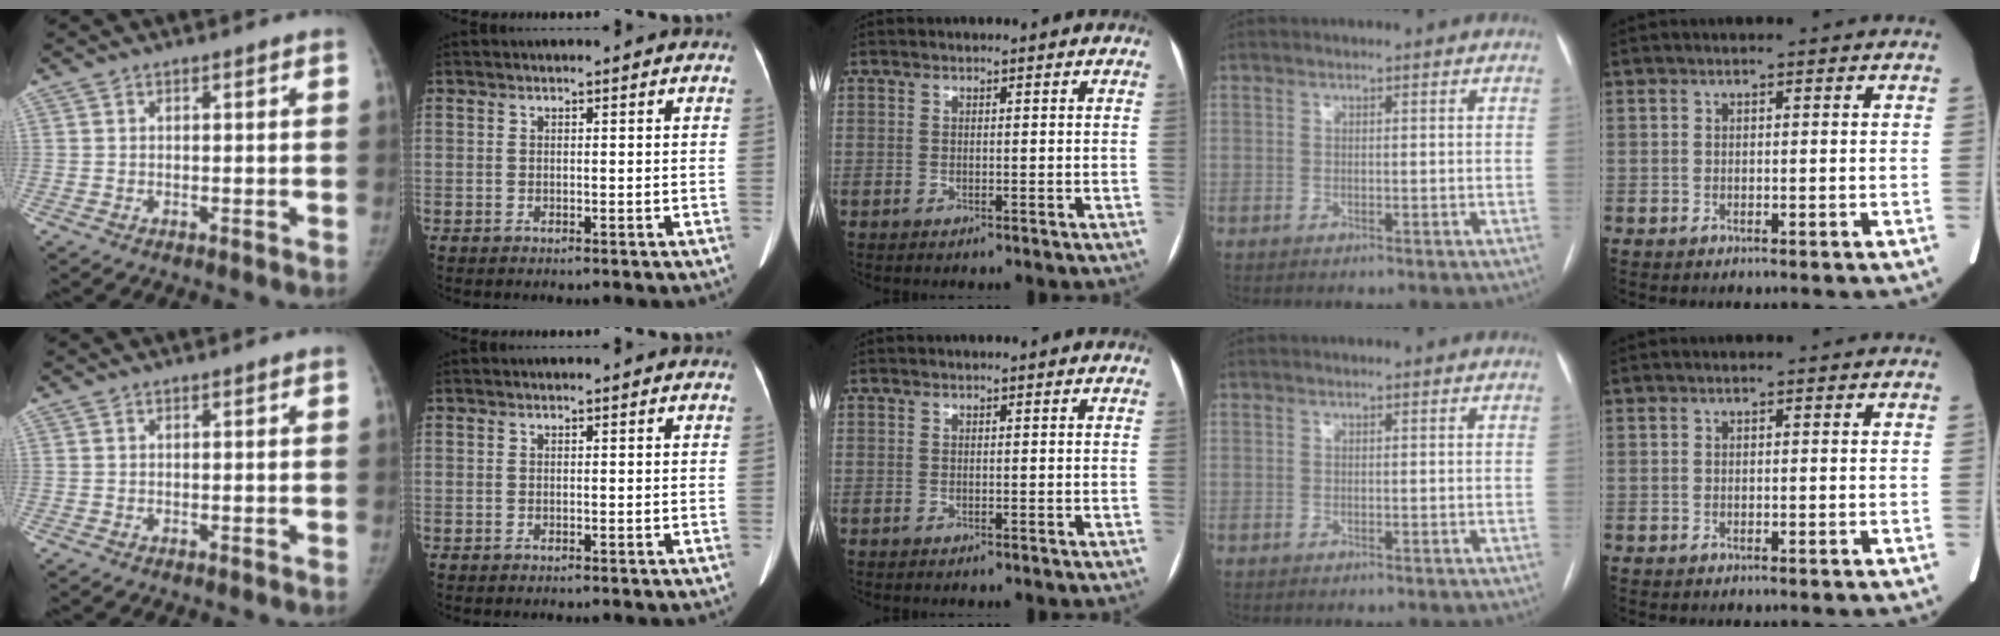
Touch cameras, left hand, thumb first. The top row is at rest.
{}